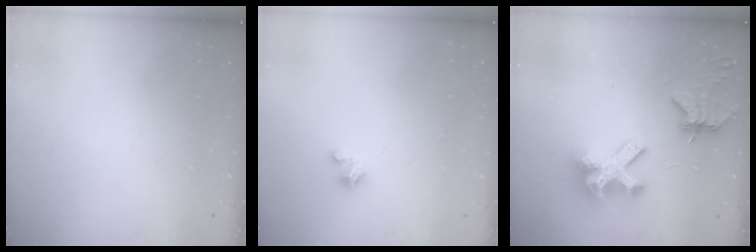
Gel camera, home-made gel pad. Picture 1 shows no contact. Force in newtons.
{"total": 2.6, "press": 2.6, "slide": 0.2}
{"total": 9.9, "press": 9.8, "slide": 1.1}